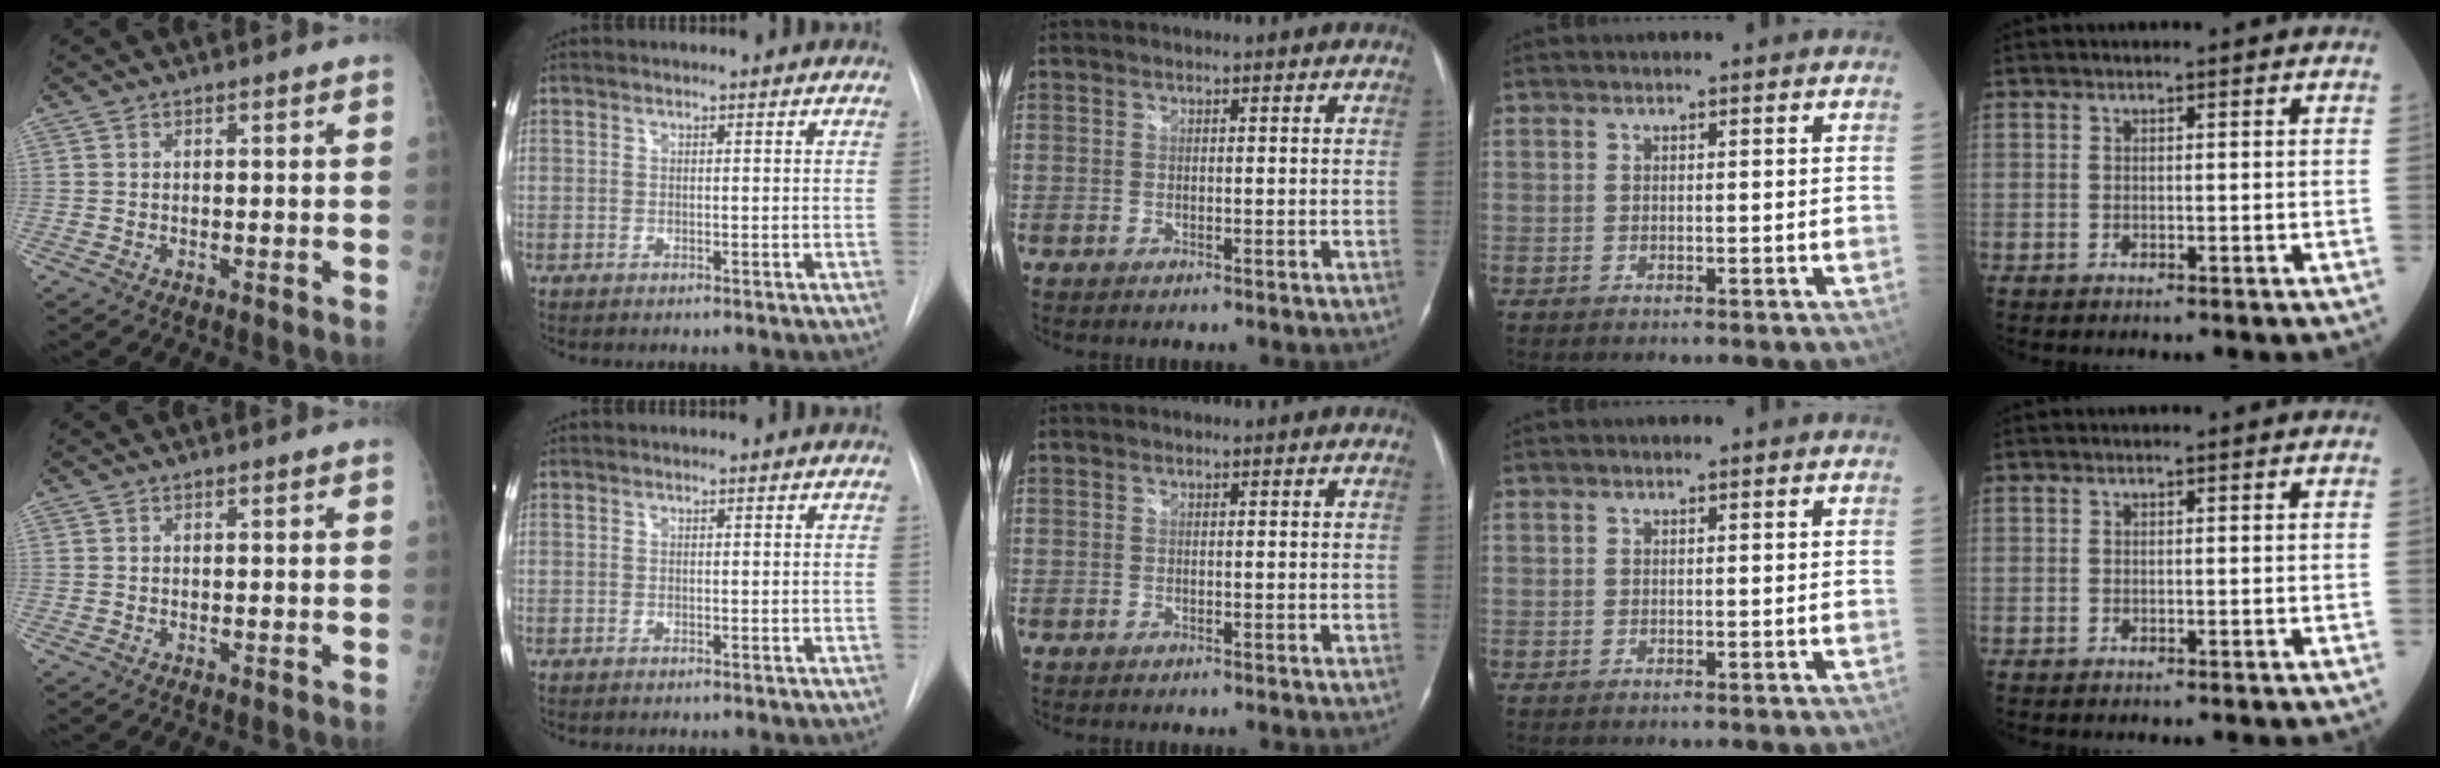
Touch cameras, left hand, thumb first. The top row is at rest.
{}